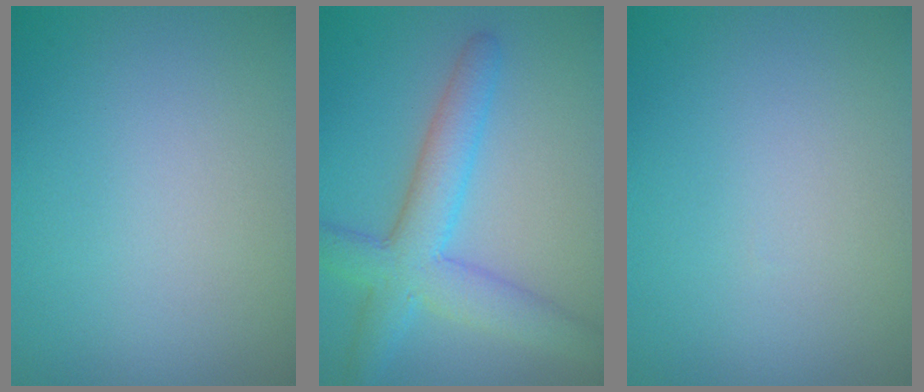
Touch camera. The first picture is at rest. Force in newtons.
{"total": 5.9, "press": 5.9, "slide": 0.1}
{"total": 0.0}